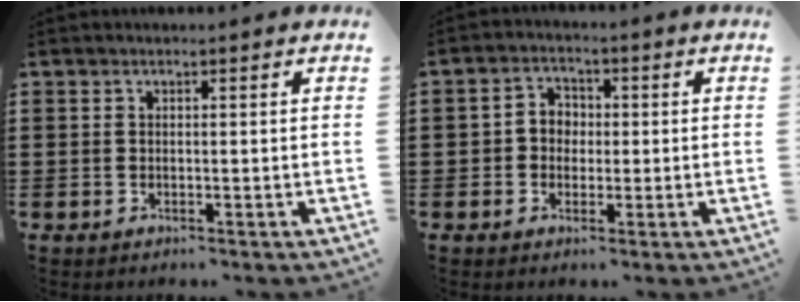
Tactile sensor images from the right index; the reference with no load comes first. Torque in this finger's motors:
{"motor_torque": [0.77, -0.42, 0.36, 0.07]}